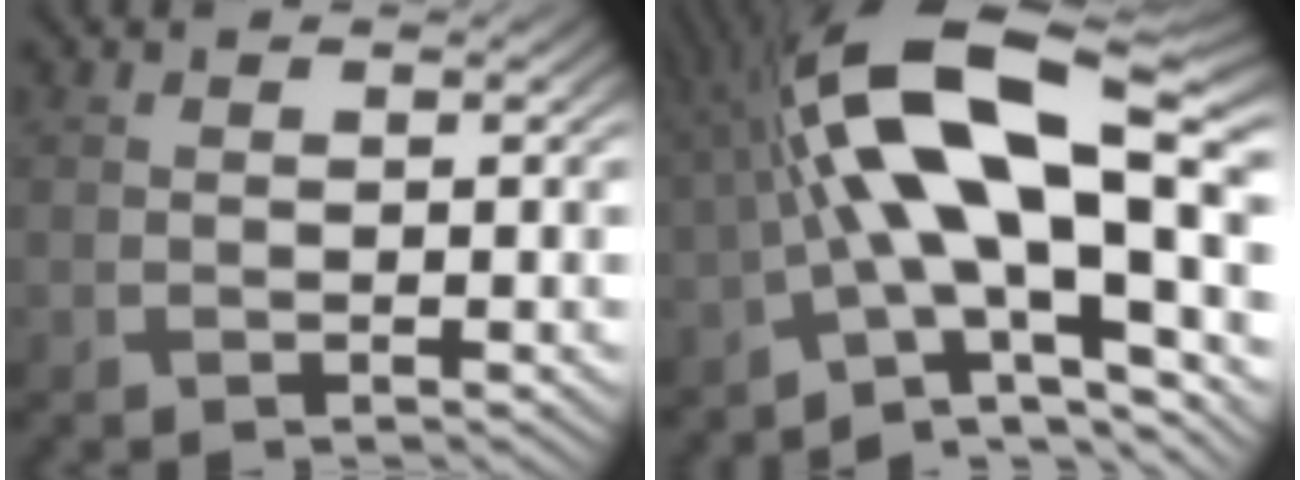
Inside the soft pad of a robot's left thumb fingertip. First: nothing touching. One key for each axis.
{"total": 18.4, "fx": -0.6, "fy": 6.0, "fz": 17.4, "tx": -0.285, "ty": 0.041, "tz": -0.031}